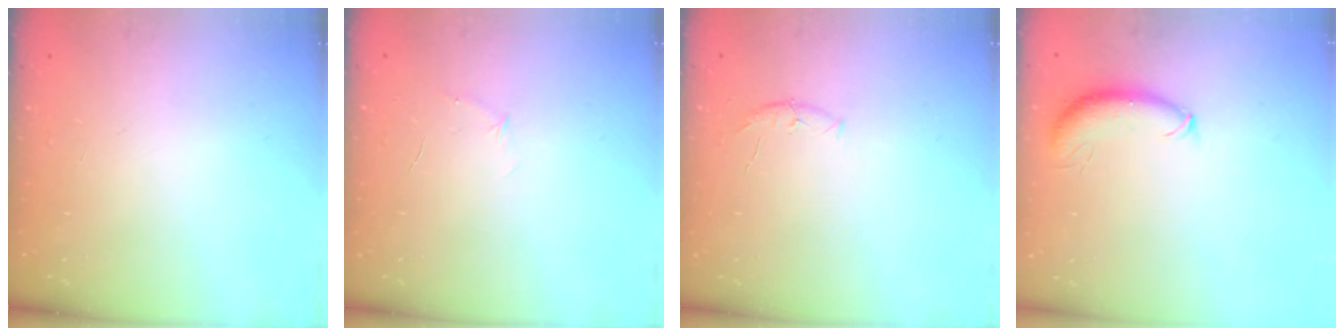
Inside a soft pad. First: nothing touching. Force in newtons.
{"total": 3.8, "press": 3.6, "slide": 1.1}
{"total": 5.6, "press": 5.5, "slide": 1.1}
{"total": 8.7, "press": 8.6, "slide": 1.2}